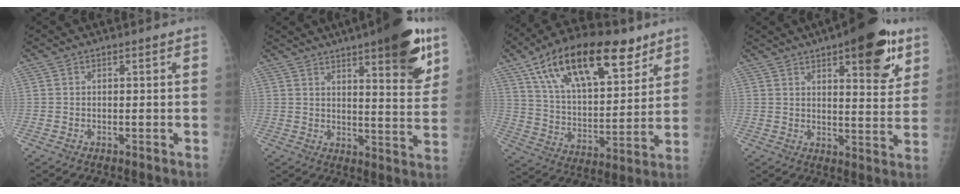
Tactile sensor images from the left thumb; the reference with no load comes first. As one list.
[{"total": 17.1, "force": [9.7, 4.3, 13.5], "torque": [-0.154, -0.047, 0.133]}, {"total": 25.2, "force": [14.1, 11.4, 17.5], "torque": [-0.268, -0.025, 0.242]}, {"total": 16.1, "force": [8.6, 5.5, 12.4], "torque": [-0.131, -0.033, 0.115]}]